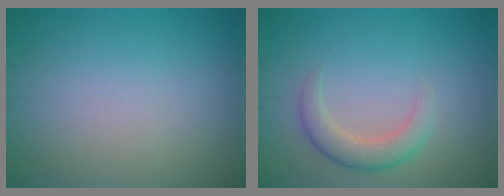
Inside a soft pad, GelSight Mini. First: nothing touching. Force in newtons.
{"total": 2.9, "press": 2.9, "slide": 0.2}